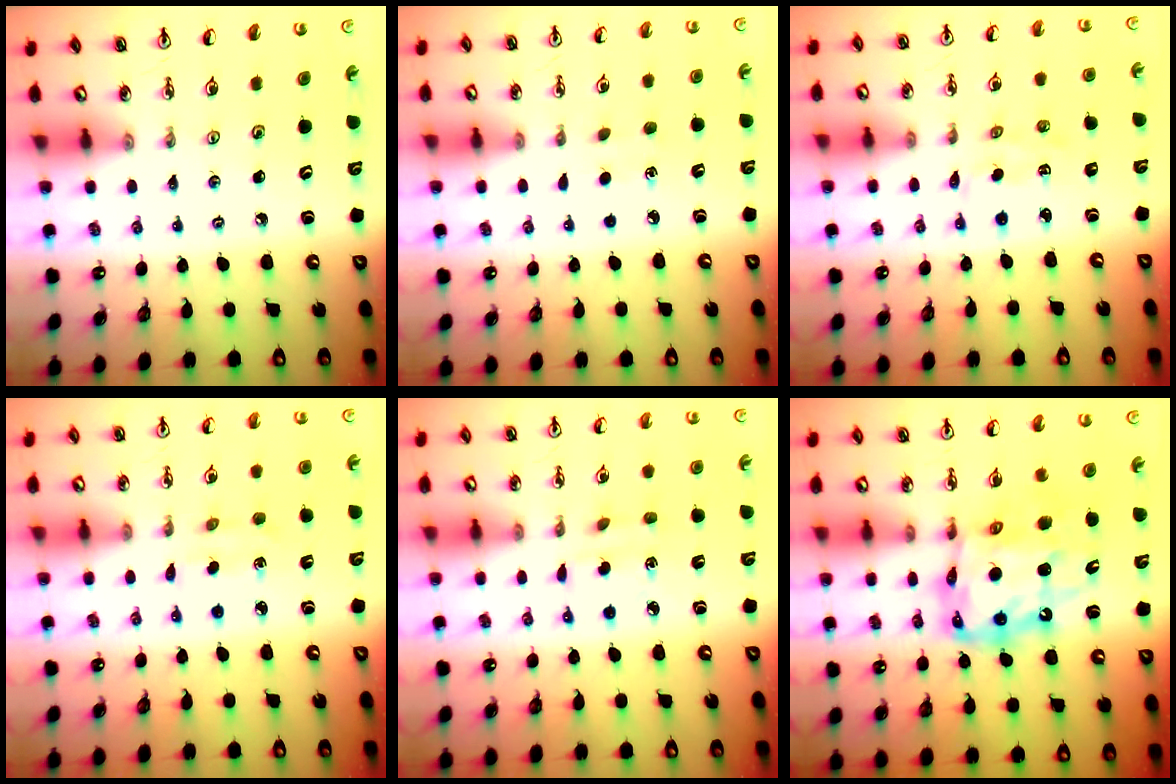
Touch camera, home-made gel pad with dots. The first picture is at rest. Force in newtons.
{"total": 3.3, "press": 3.3, "slide": 0.4}
{"total": 1.8, "press": 1.6, "slide": 0.6}
{"total": 4.4, "press": 4.4, "slide": 0.4}
{"total": 2.9, "press": 2.9, "slide": 0.0}
{"total": 13.2, "press": 13.1, "slide": 1.1}